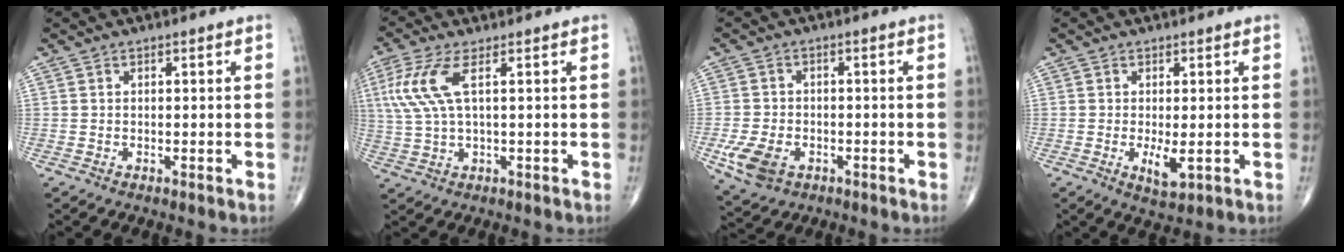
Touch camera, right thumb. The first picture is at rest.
{"total": 8.2, "force": [2.4, 2.5, 7.4], "torque": [-0.207, 0.008, 0.052]}
{"total": 7.4, "force": [-2.8, 5.1, 4.6], "torque": [-0.090, 0.004, -0.046]}
{"total": 3.6, "force": [-0.6, 1.2, 3.3], "torque": [-0.055, -0.010, -0.007]}